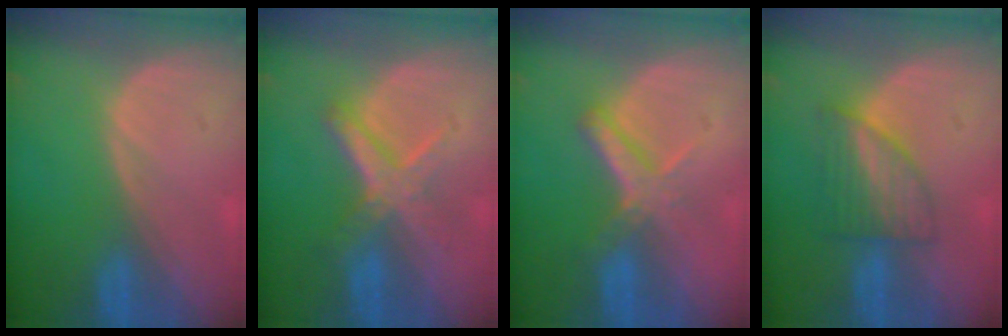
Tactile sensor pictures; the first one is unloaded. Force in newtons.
{"total": 6.4, "press": 5.7, "slide": 3.0}
{"total": 5.5, "press": 4.9, "slide": 2.5}
{"total": 6.1, "press": 5.7, "slide": 2.0}